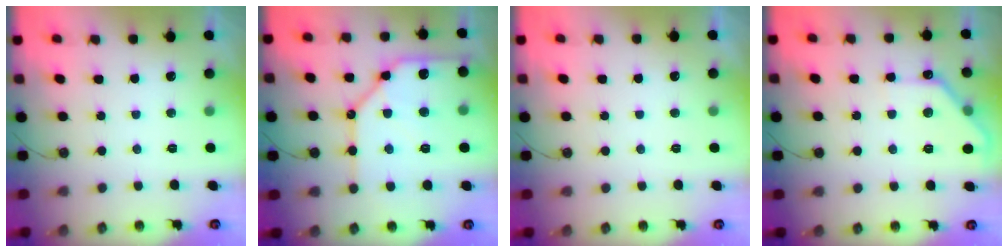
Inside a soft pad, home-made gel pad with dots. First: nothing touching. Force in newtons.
{"total": 17.7, "press": 17.6, "slide": 2.0}
{"total": 0.0}
{"total": 10.0, "press": 10.0, "slide": 0.4}